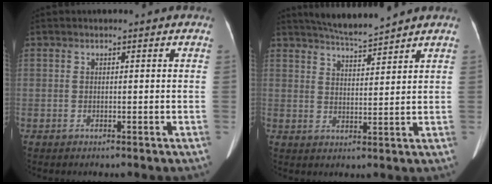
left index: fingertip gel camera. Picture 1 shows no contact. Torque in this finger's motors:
{"motor_torque": [0.63, -1.07, 0.03, 0.04]}